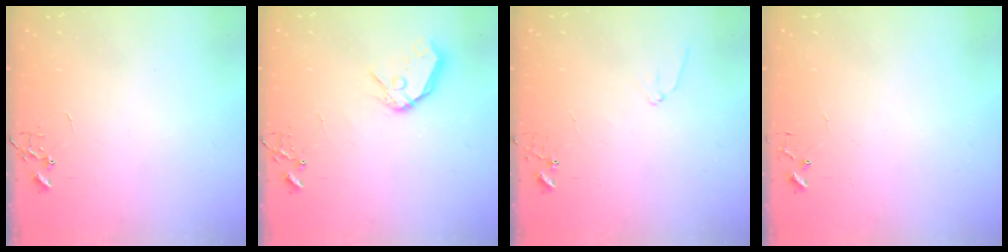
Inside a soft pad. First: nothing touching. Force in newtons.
{"total": 11.3, "press": 11.2, "slide": 1.5}
{"total": 6.5, "press": 6.5, "slide": 0.6}
{"total": 4.2, "press": 4.1, "slide": 0.3}